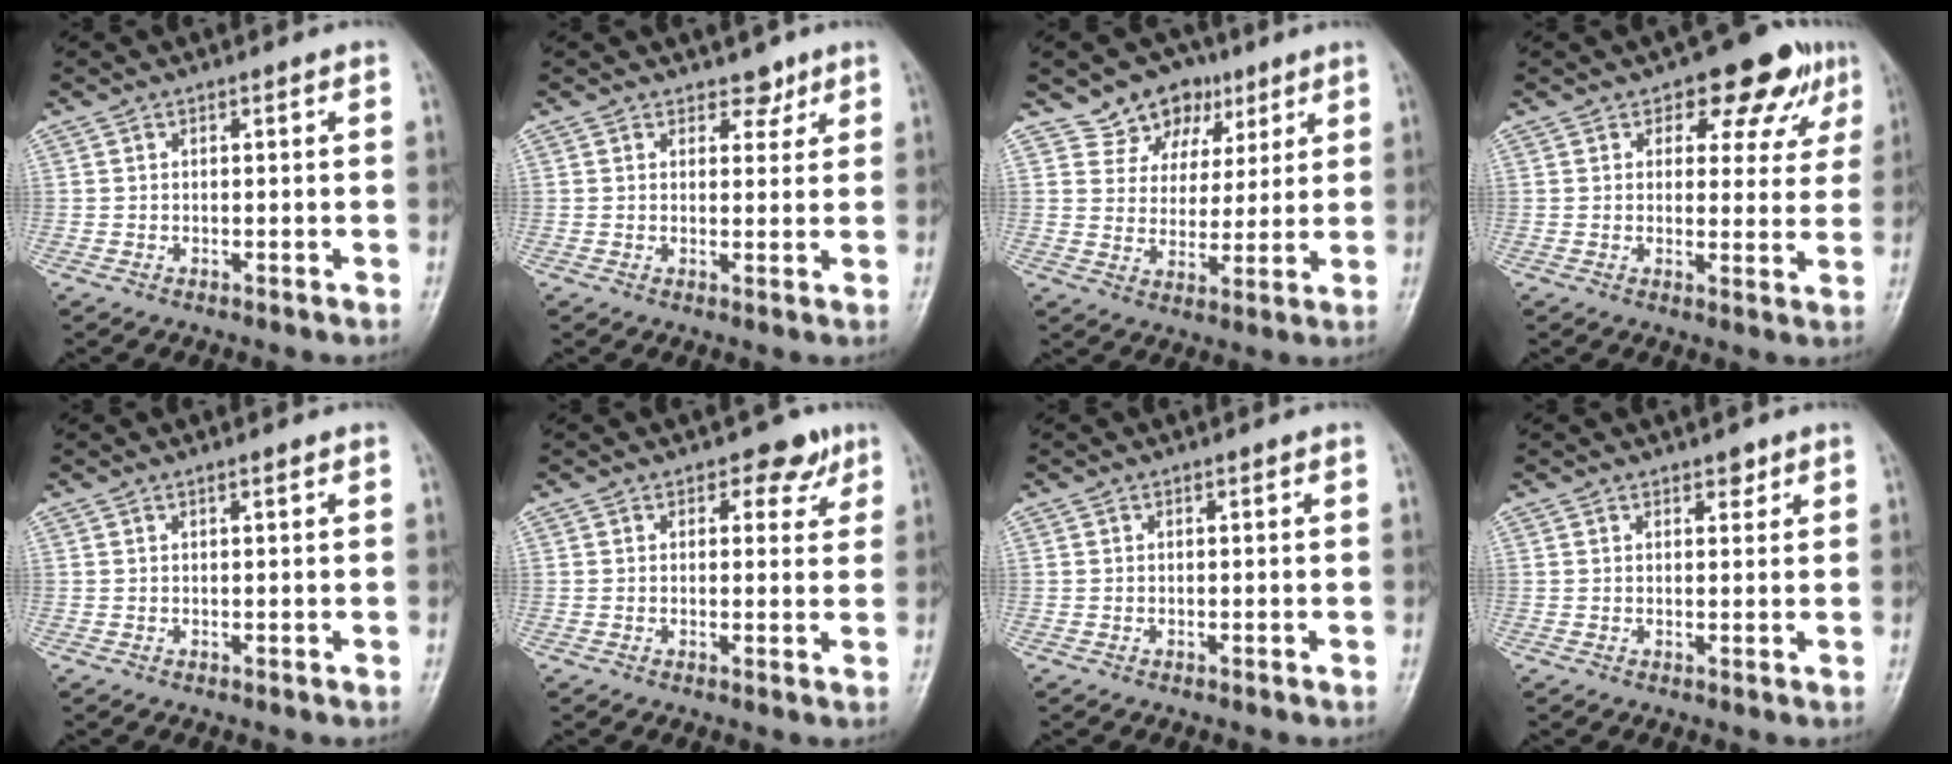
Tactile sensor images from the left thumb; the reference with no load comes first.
{"total": 2.9, "force": [2.1, 1.8, 0.7], "torque": [0.013, -0.011, 0.027]}
{"total": 9.8, "force": [6.2, 7.1, 2.6], "torque": [0.000, -0.027, 0.105]}
{"total": 10.0, "force": [5.5, 5.7, 6.1], "torque": [-0.025, -0.017, 0.063]}
{"total": 0.6, "force": [0.4, 0.0, 0.4], "torque": [-0.008, -0.001, 0.007]}
{"total": 4.4, "force": [2.5, 2.9, 2.2], "torque": [0.004, -0.007, 0.027]}
{"total": 0.0}
{"total": 1.8, "force": [1.3, 1.0, 0.8], "torque": [0.003, -0.006, 0.016]}